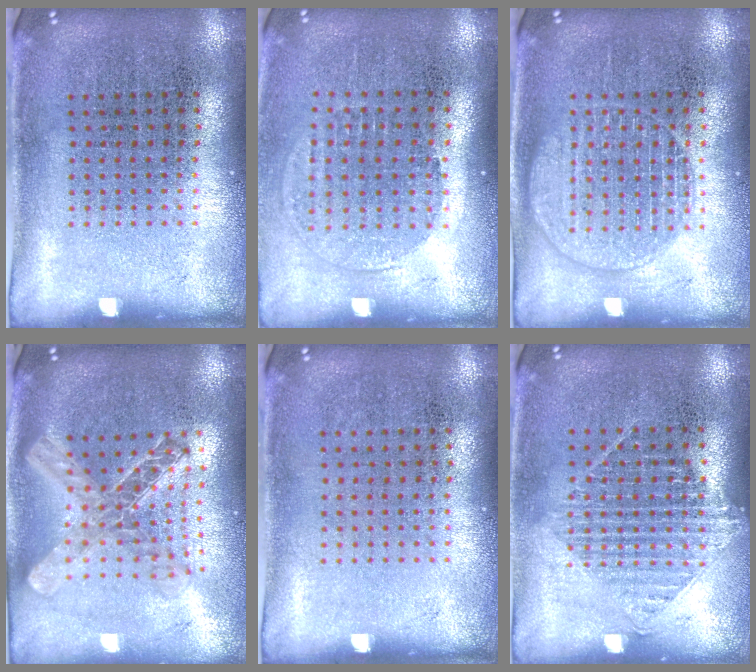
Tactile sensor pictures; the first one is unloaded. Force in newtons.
{"total": 1.3, "press": 1.2, "slide": 0.6}
{"total": 2.7, "press": 2.7, "slide": 0.5}
{"total": 2.2, "press": 1.8, "slide": 1.2}
{"total": 0.0}
{"total": 1.0, "press": 1.0, "slide": 0.4}